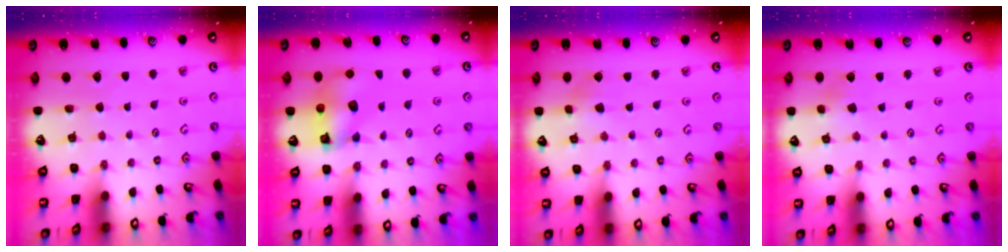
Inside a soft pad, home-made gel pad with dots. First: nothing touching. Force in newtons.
{"total": 8.4, "press": 8.4, "slide": 0.5}
{"total": 2.6, "press": 2.6, "slide": 0.5}
{"total": 2.9, "press": 2.9, "slide": 0.4}